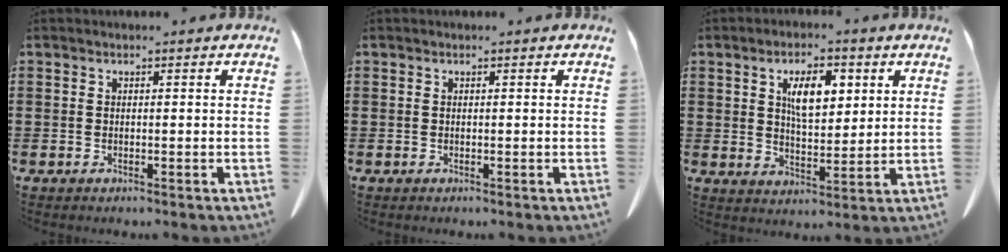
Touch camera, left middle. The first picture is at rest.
{"total": 0.0}
{"total": 6.8, "force": [3.0, 3.0, 5.4], "torque": [-0.089, 0.000, 0.046]}